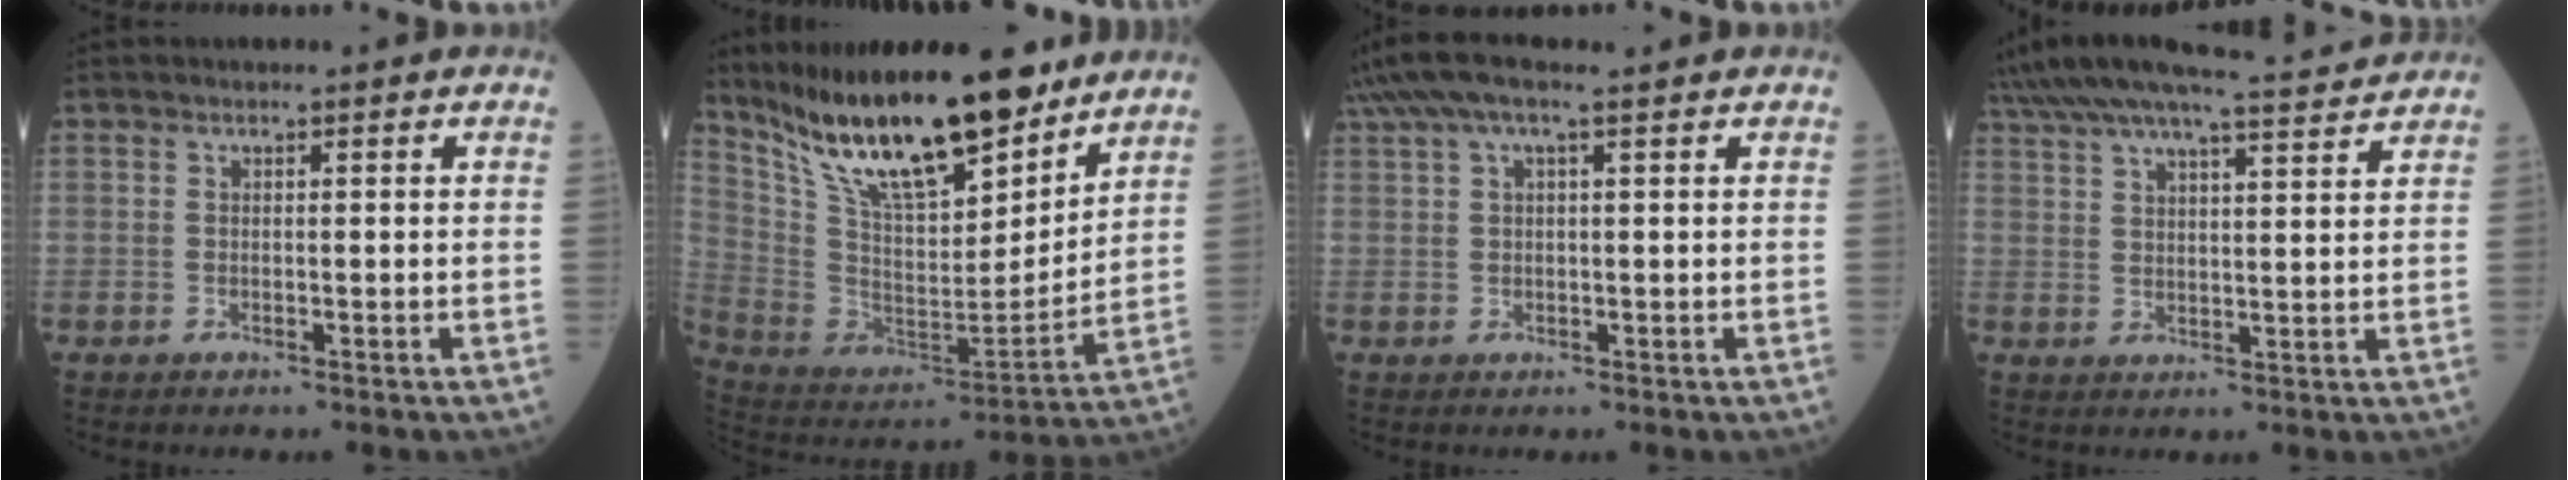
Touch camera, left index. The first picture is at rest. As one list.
[{"total": 22.2, "force": [17.0, 5.5, 13.1], "torque": [-0.230, -0.010, 0.304]}, {"total": 7.3, "force": [5.2, 1.0, 5.0], "torque": [-0.103, 0.053, 0.093]}, {"total": 15.4, "force": [14.3, 0.3, 5.8], "torque": [-0.113, 0.017, 0.213]}]